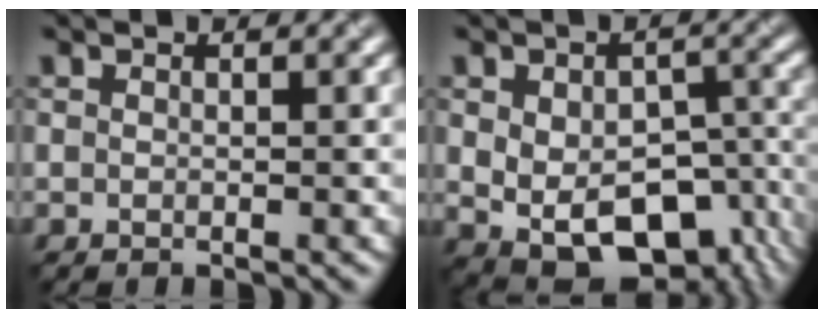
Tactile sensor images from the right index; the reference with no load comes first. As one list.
[{"total": 10.8, "force": [-3.4, 6.4, 8.0], "torque": [-0.131, -0.028, -0.018]}]